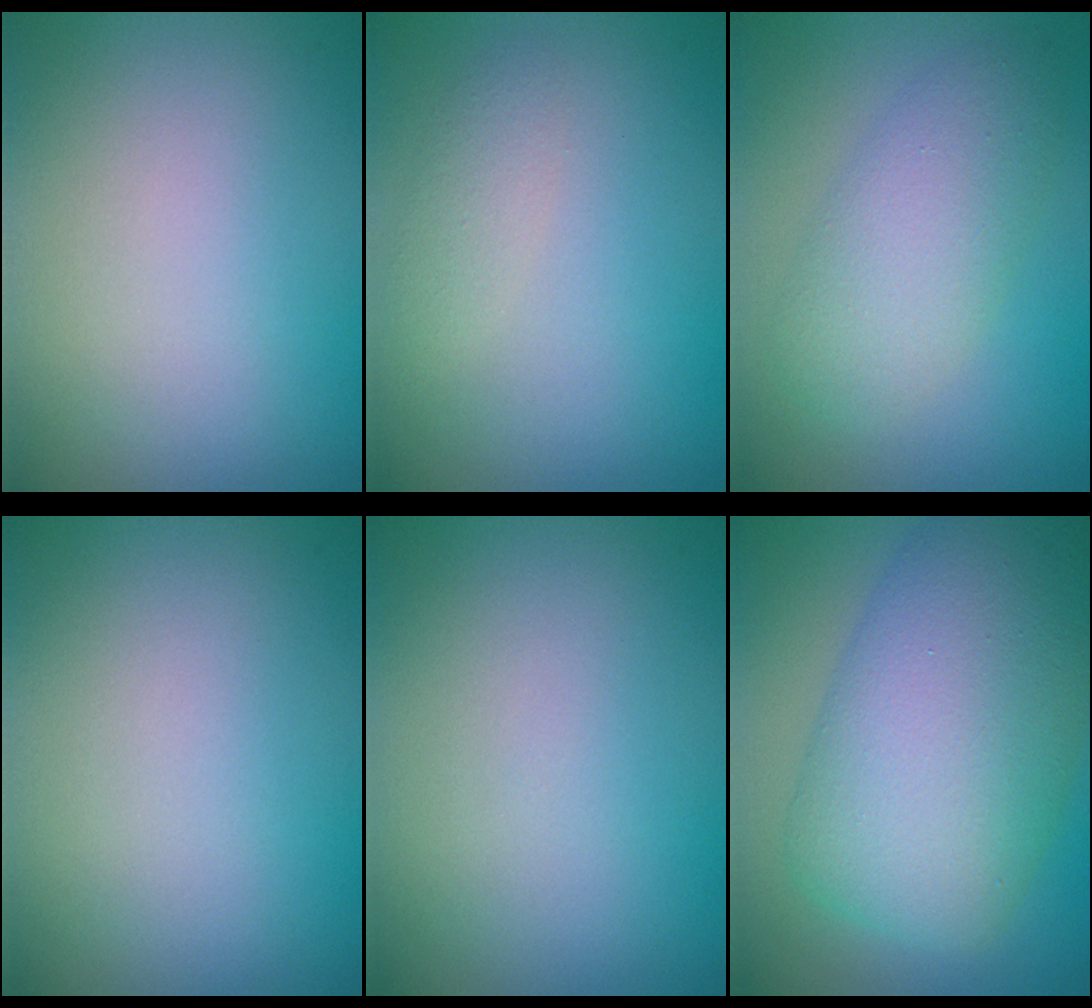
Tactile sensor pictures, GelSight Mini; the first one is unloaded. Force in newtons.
{"total": 1.4, "press": 1.4, "slide": 0.1}
{"total": 4.4, "press": 4.4, "slide": 0.1}
{"total": 0.0}
{"total": 0.0}
{"total": 11.7, "press": 11.7, "slide": 0.2}